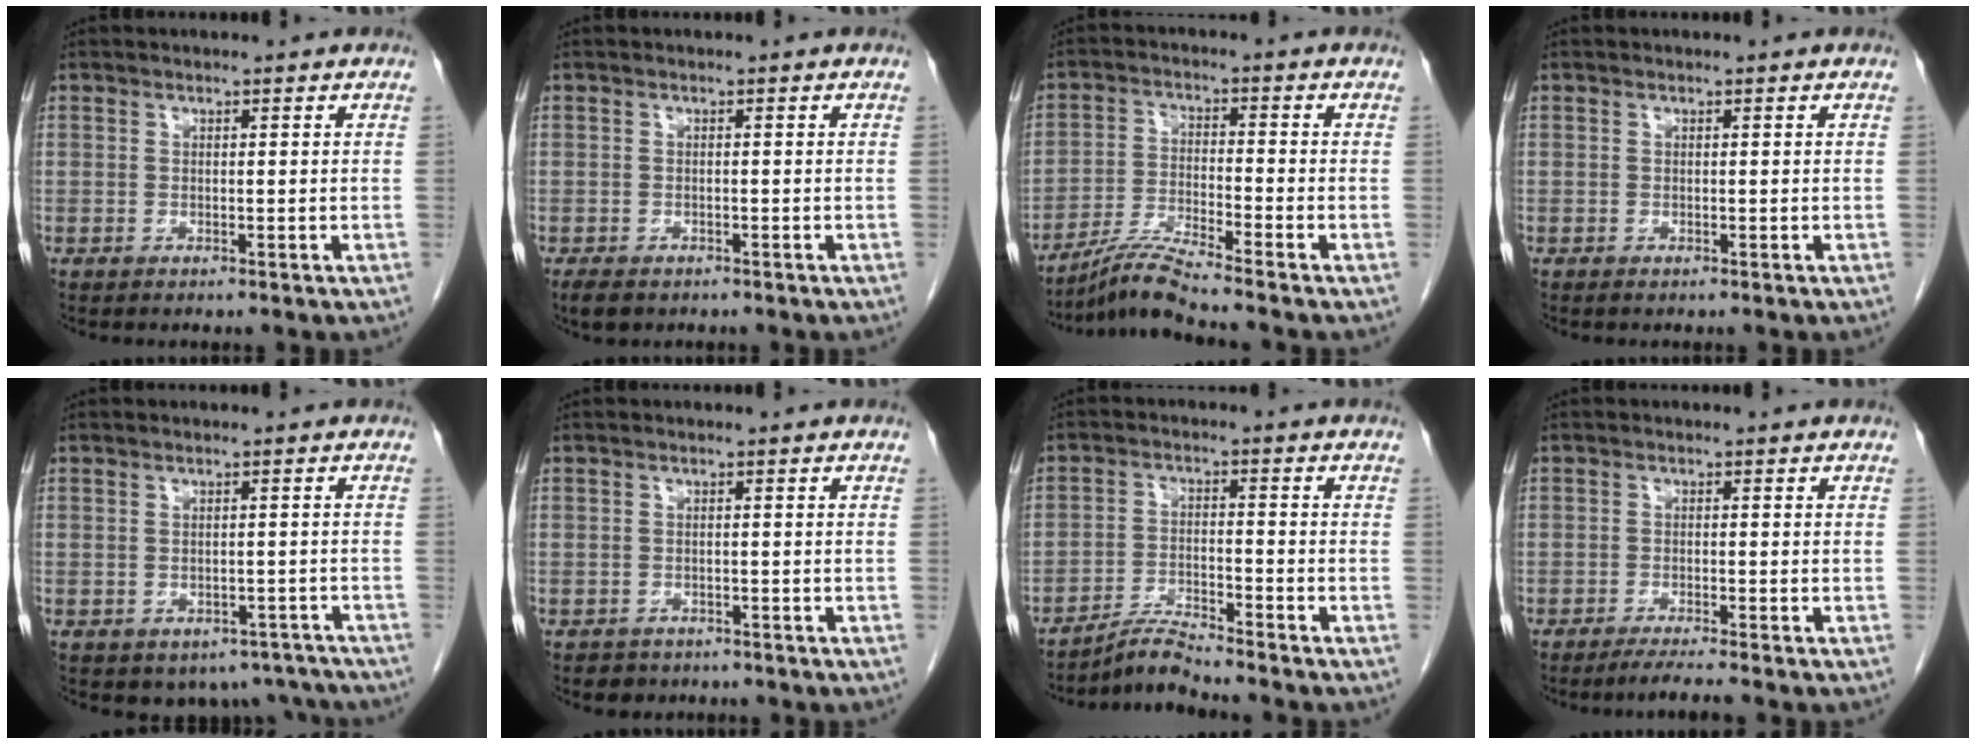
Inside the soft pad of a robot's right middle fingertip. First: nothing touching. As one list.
[{"total": 3.3, "force": [-2.5, 1.6, 1.5], "torque": [-0.025, -0.005, -0.034]}, {"total": 6.7, "force": [-5.9, -1.9, 2.4], "torque": [-0.054, -0.025, -0.115]}, {"total": 0.0}, {"total": 6.3, "force": [-4.9, 3.8, 1.1], "torque": [0.005, 0.010, -0.056]}, {"total": 2.1, "force": [-1.6, 1.4, 0.0], "torque": [-0.009, 0.004, -0.023]}, {"total": 4.6, "force": [-4.5, -1.0, 0.6], "torque": [-0.016, -0.015, -0.084]}, {"total": 3.1, "force": [-2.6, -0.7, 1.5], "torque": [-0.034, -0.012, -0.049]}]